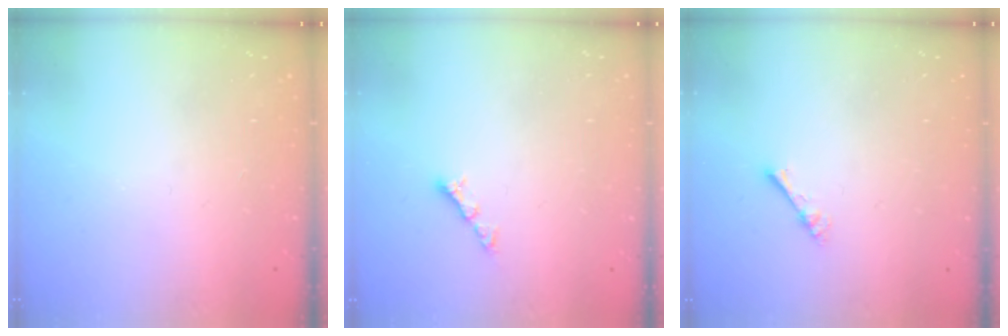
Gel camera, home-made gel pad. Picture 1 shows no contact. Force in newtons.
{"total": 3.6, "press": 3.6, "slide": 0.2}
{"total": 2.4, "press": 2.4, "slide": 0.2}